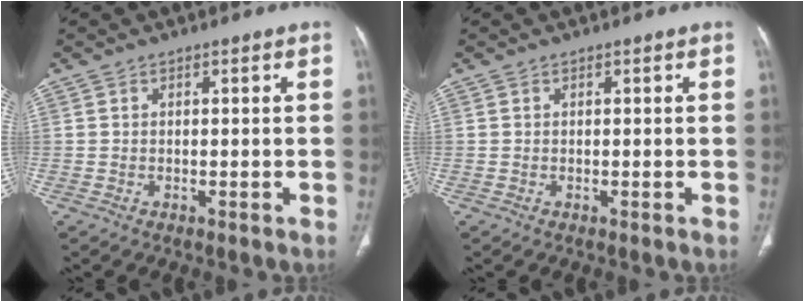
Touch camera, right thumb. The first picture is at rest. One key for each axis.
{"total": 0.0}